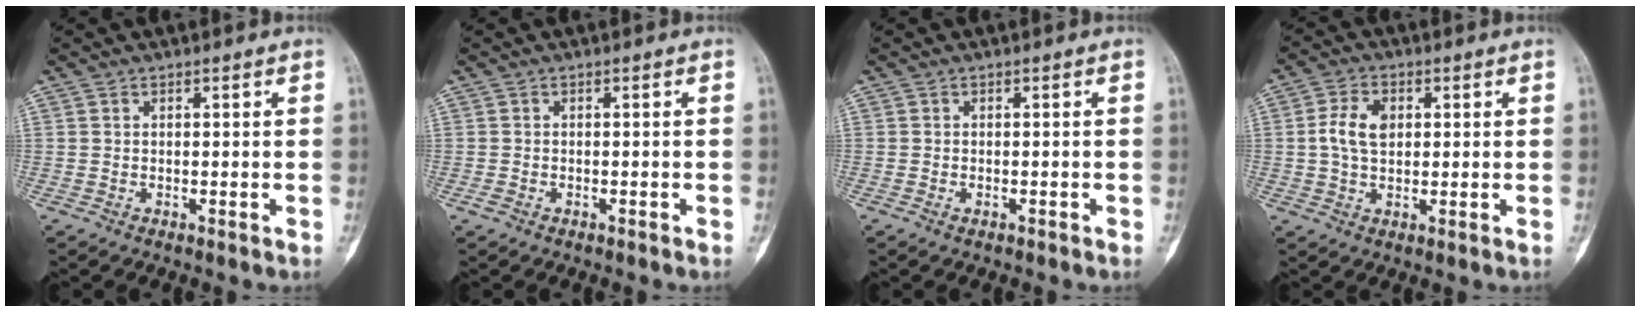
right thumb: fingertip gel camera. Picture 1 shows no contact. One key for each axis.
{"total": 1.1, "fx": -0.6, "fy": 0.8, "fz": 0.5, "tx": -0.014, "ty": 0.006, "tz": -0.009}
{"total": 0.9, "fx": -0.5, "fy": 0.6, "fz": 0.5, "tx": -0.011, "ty": 0.008, "tz": -0.004}
{"total": 6.3, "fx": 0.9, "fy": 4.2, "fz": 4.6, "tx": -0.089, "ty": 0.008, "tz": 0.017}